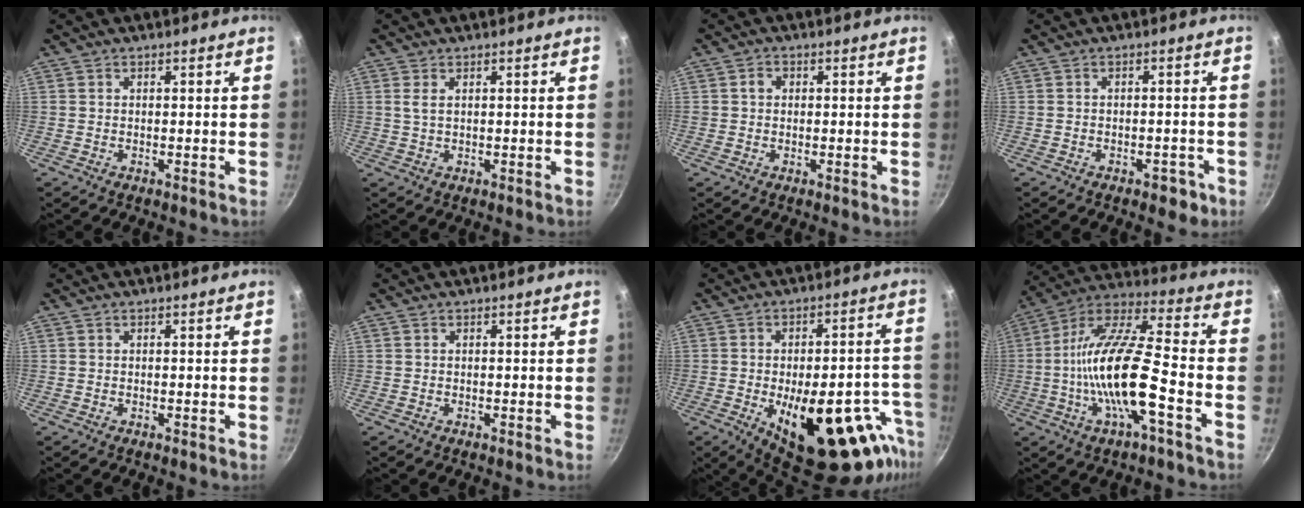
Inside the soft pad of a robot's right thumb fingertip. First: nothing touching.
{"total": 1.8, "force": [0.7, 0.9, 1.5], "torque": [-0.030, -0.001, 0.014]}
{"total": 1.9, "force": [0.3, 1.6, 0.9], "torque": [-0.007, 0.007, 0.003]}
{"total": 3.7, "force": [-1.9, 2.2, 2.3], "torque": [-0.012, 0.021, -0.011]}
{"total": 0.0}
{"total": 0.0}
{"total": 24.4, "force": [-10.1, 11.1, 19.3], "torque": [-0.203, 0.025, -0.122]}
{"total": 18.7, "force": [-4.8, 5.2, 17.2], "torque": [-0.322, 0.037, -0.104]}